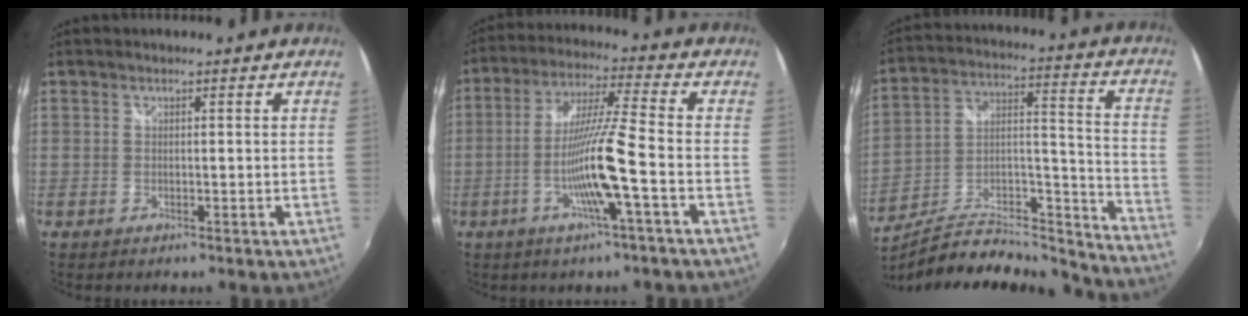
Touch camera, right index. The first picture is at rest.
{"total": 11.7, "force": [-4.2, -1.0, 10.8], "torque": [-0.208, -0.005, -0.082]}
{"total": 19.0, "force": [-16.6, 3.1, 8.7], "torque": [-0.117, -0.001, -0.271]}